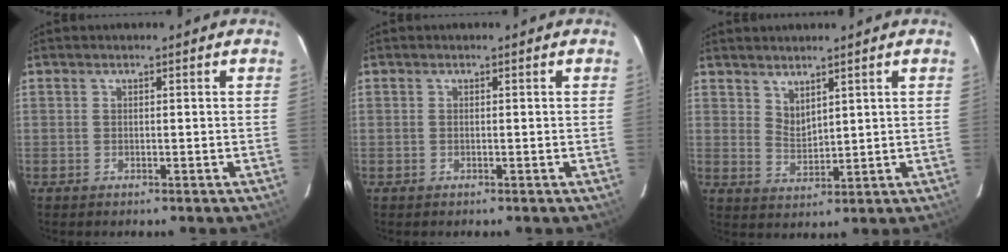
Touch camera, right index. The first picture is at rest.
{"total": 0.0}
{"total": 3.7, "force": [3.1, 1.4, 1.6], "torque": [-0.027, -0.007, 0.059]}